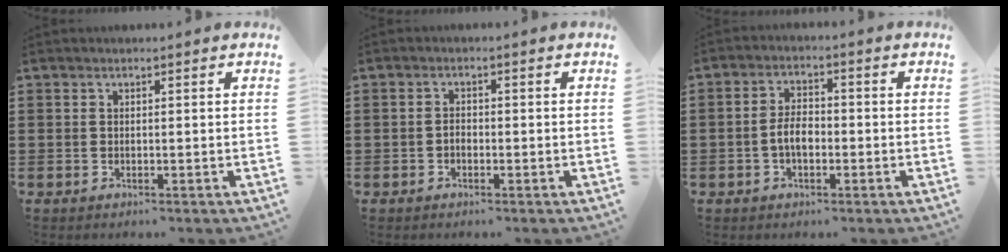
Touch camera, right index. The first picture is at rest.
{"total": 1.4, "force": [-0.5, 0.8, 1.0], "torque": [-0.022, 0.000, -0.010]}
{"total": 4.1, "force": [-1.0, 2.1, 3.4], "torque": [-0.077, 0.001, -0.023]}